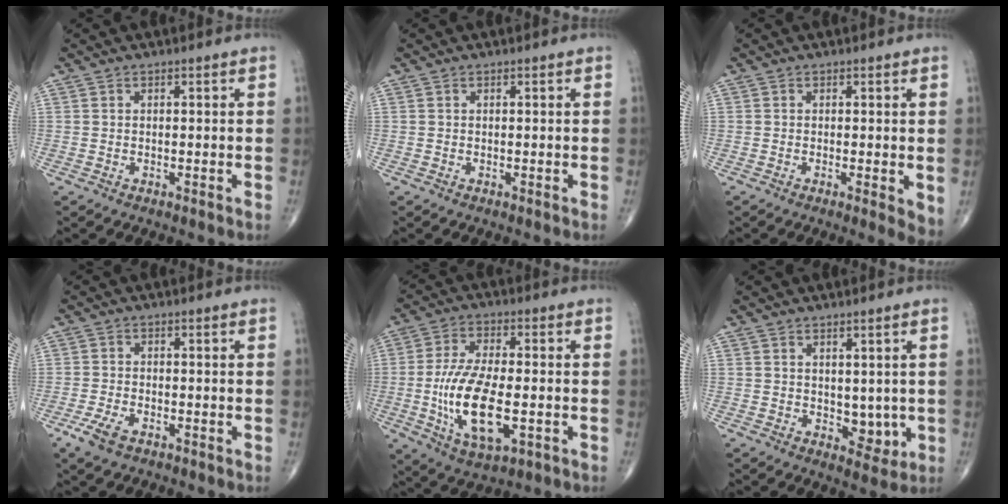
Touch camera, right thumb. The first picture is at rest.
{"total": 0.0}
{"total": 3.7, "force": [-0.4, 0.9, 3.5], "torque": [-0.048, -0.012, -0.011]}
{"total": 4.2, "force": [-2.5, 1.9, 2.8], "torque": [-0.064, 0.003, -0.047]}
{"total": 14.9, "force": [-2.9, 6.3, 13.1], "torque": [-0.253, -0.002, -0.047]}
{"total": 4.6, "force": [0.2, 3.1, 3.4], "torque": [-0.019, -0.012, 0.013]}